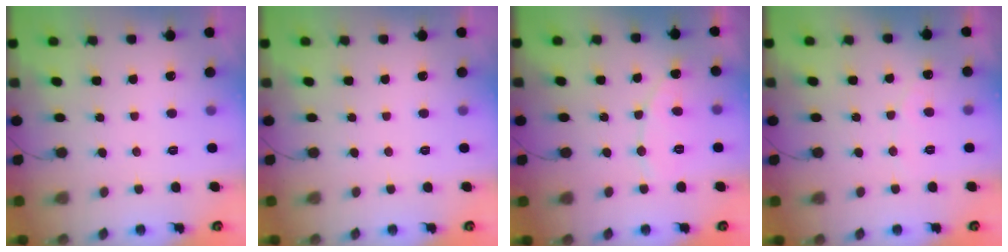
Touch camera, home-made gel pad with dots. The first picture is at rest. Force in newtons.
{"total": 0.0}
{"total": 6.2, "press": 6.2, "slide": 0.4}
{"total": 2.5, "press": 2.5, "slide": 0.1}